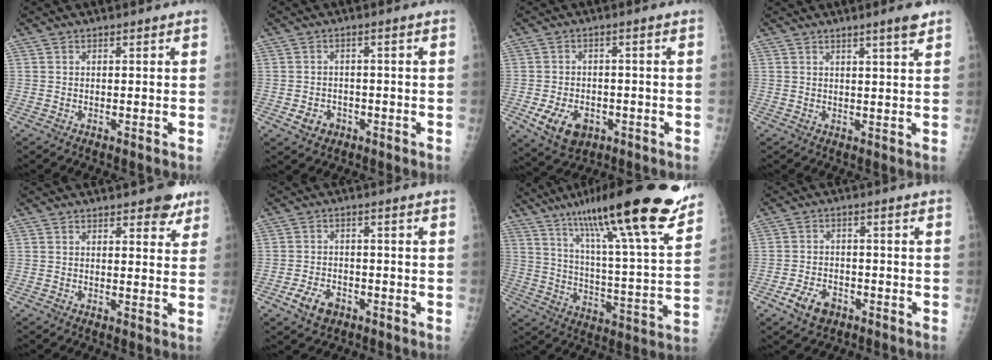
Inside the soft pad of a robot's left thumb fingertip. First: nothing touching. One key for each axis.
{"total": 3.4, "fx": -1.4, "fy": 2.8, "fz": 1.2, "tx": -0.008, "ty": 0.011, "tz": -0.016}
{"total": 8.2, "fx": -3.3, "fy": 5.6, "fz": 5.0, "tx": -0.080, "ty": 0.012, "tz": -0.042}
{"total": 3.8, "fx": 2.7, "fy": -0.1, "fz": 2.7, "tx": -0.039, "ty": -0.019, "tz": 0.040}
{"total": 4.3, "fx": 2.9, "fy": 2.0, "fz": 2.4, "tx": -0.003, "ty": -0.013, "tz": 0.033}
{"total": 5.1, "fx": -2.8, "fy": 3.2, "fz": 2.8, "tx": -0.045, "ty": 0.017, "tz": -0.046}
{"total": 26.0, "fx": 18.2, "fy": 3.2, "fz": 18.2, "tx": -0.271, "ty": -0.058, "tz": 0.282}
{"total": 5.7, "fx": -3.2, "fy": 3.6, "fz": 3.0, "tx": -0.047, "ty": 0.019, "tz": -0.053}